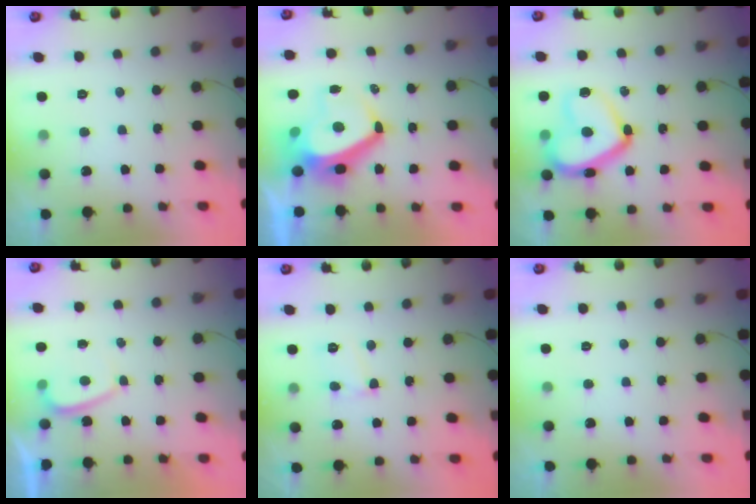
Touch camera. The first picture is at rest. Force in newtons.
{"total": 11.1, "press": 11.1, "slide": 0.9}
{"total": 17.5, "press": 17.4, "slide": 1.7}
{"total": 1.8, "press": 1.7, "slide": 0.6}
{"total": 3.8, "press": 3.8, "slide": 0.3}
{"total": 0.0}